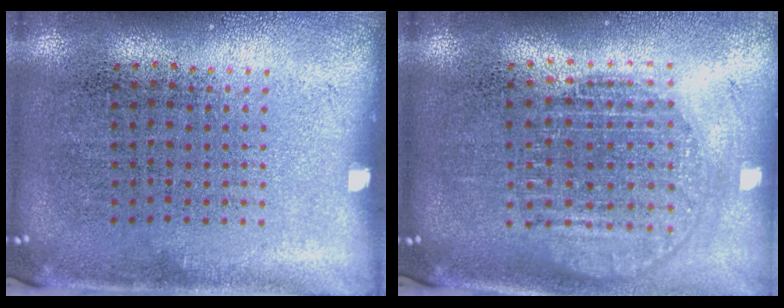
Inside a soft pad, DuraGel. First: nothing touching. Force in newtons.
{"total": 1.8, "press": 1.5, "slide": 0.9}